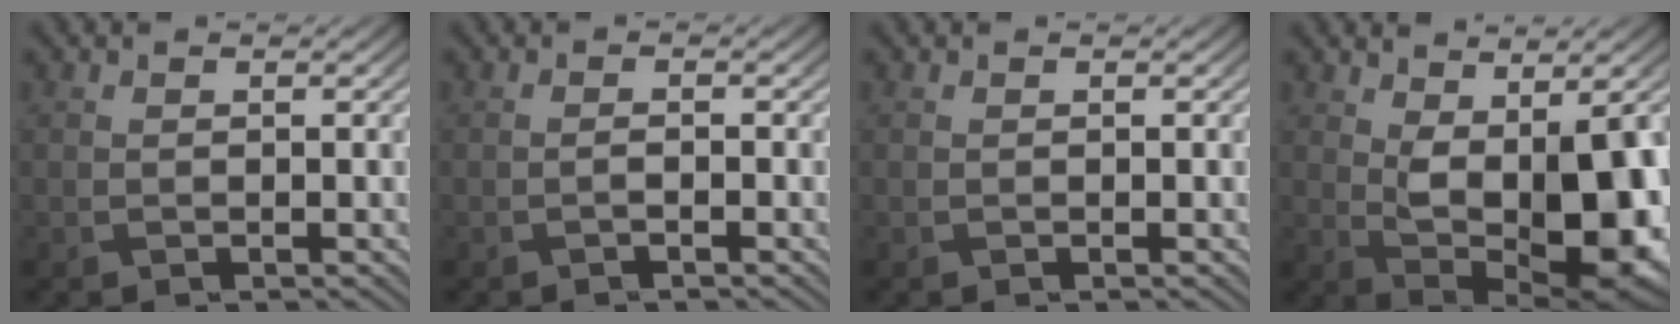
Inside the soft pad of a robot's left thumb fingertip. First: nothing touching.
{"total": 1.3, "force": [-1.0, 0.1, 0.9], "torque": [-0.012, 0.002, -0.018]}
{"total": 0.0}
{"total": 12.7, "force": [-0.1, 6.1, 11.2], "torque": [-0.179, -0.009, 0.005]}